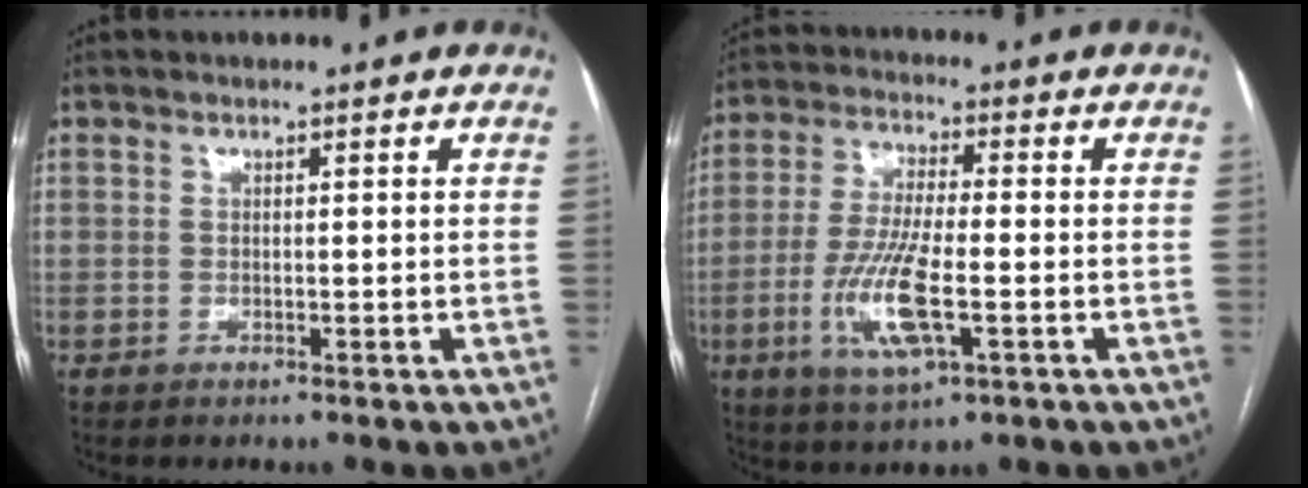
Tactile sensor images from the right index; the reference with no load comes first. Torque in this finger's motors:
{"motor_torque": [1.67, -0.47, 0.80, 0.21]}